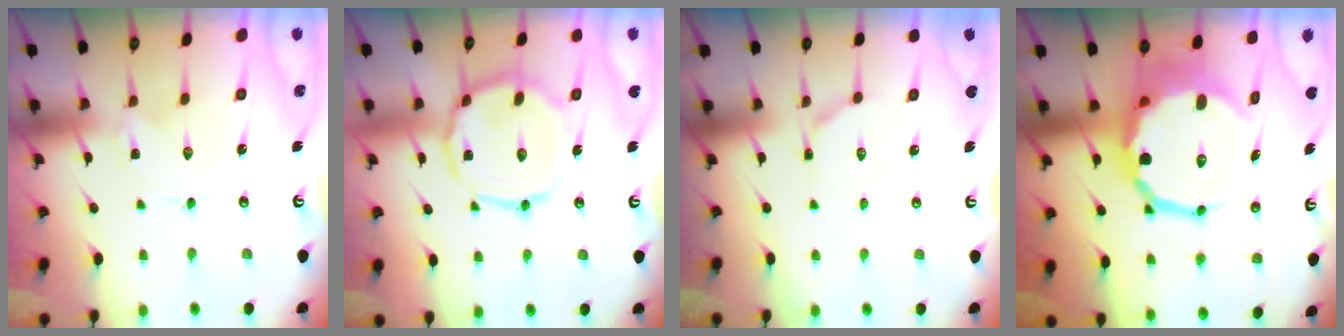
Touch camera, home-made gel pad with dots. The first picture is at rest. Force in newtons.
{"total": 15.5, "press": 15.5, "slide": 1.0}
{"total": 4.4, "press": 4.4, "slide": 0.5}
{"total": 15.0, "press": 14.5, "slide": 3.6}